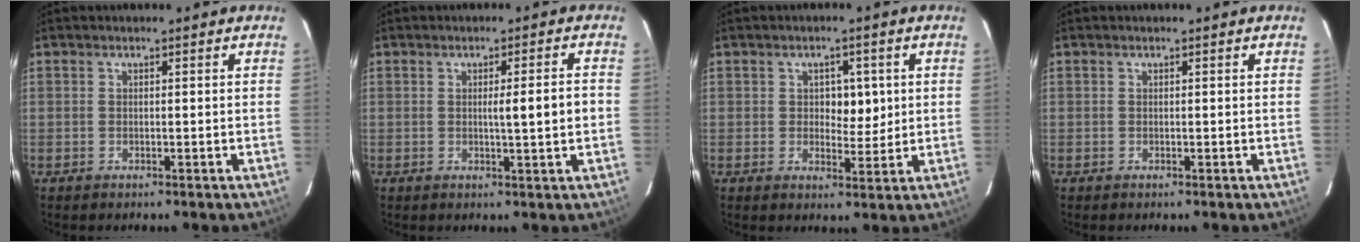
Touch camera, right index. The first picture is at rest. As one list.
[{"total": 4.2, "force": [-0.2, -0.4, 4.2], "torque": [-0.061, -0.002, -0.003]}, {"total": 4.3, "force": [0.9, 2.7, 3.2], "torque": [-0.037, 0.003, 0.016]}, {"total": 0.0}]